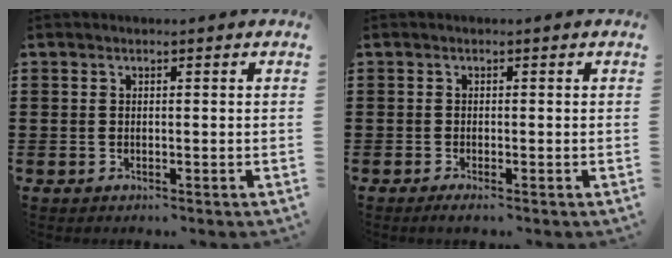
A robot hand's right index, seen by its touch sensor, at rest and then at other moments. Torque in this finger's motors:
{"motor_torque": [-0.58, 0.62, -0.34, 0.01]}